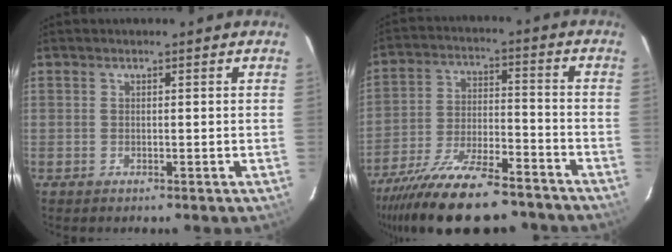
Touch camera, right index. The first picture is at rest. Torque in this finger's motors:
{"motor_torque": [1.09, -1.04, 1.05, 0.21]}